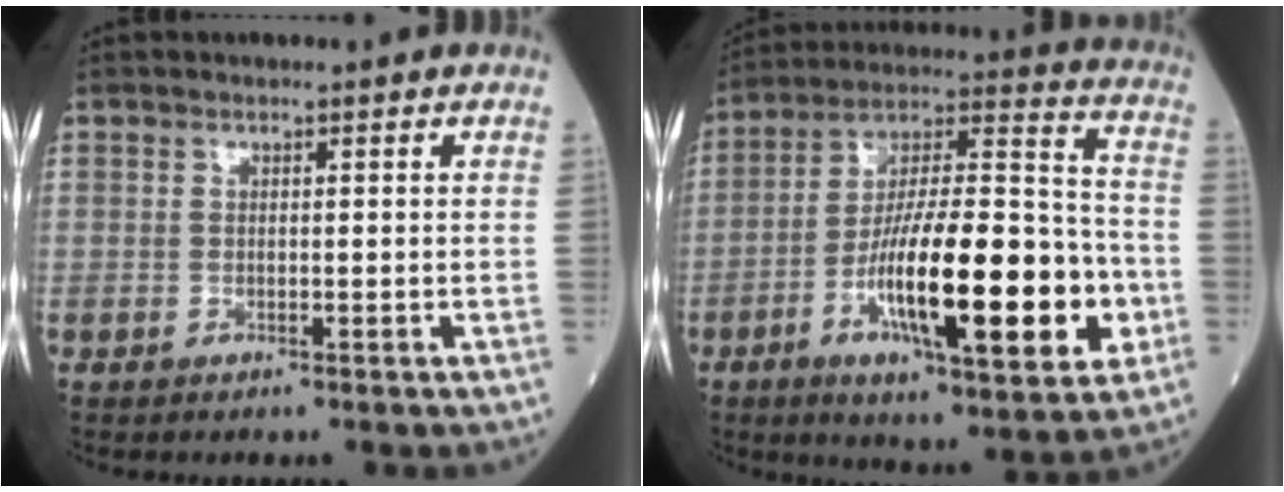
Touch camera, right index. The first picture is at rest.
{"total": 25.2, "force": [-6.8, 6.0, 23.5], "torque": [-0.401, -0.001, -0.103]}